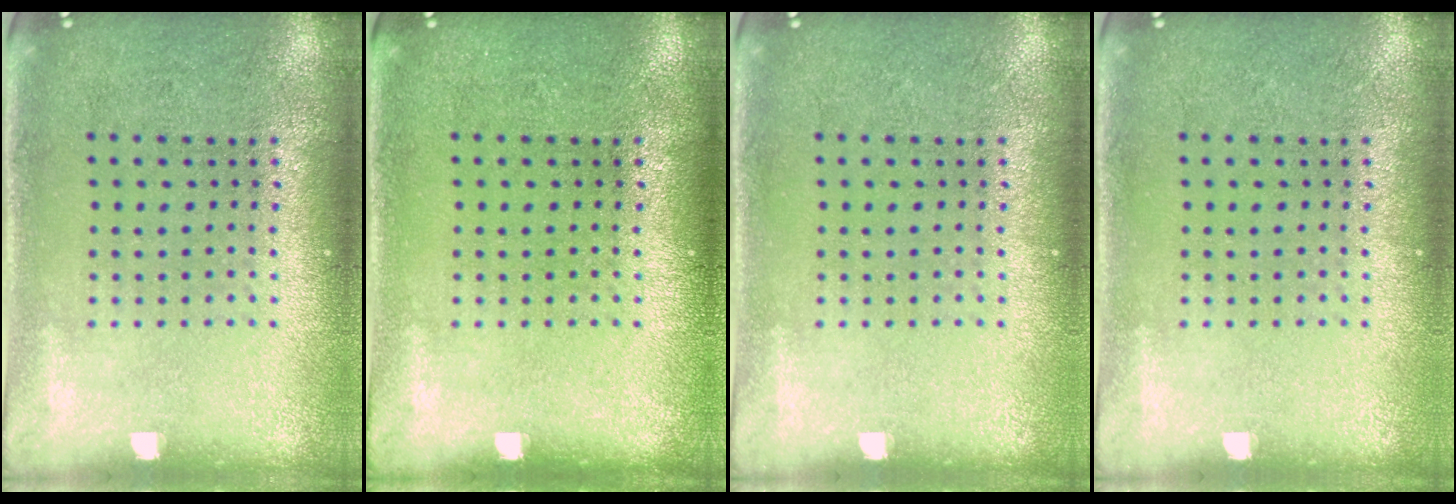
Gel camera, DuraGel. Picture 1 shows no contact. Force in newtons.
{"total": 0.0}
{"total": 0.0}
{"total": 0.0}